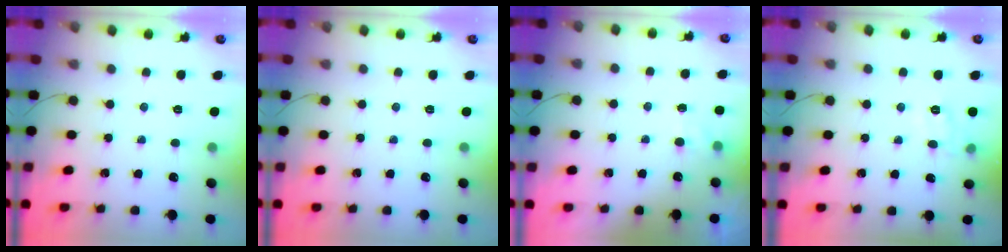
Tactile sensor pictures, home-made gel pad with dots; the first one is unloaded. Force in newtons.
{"total": 0.0}
{"total": 5.1, "press": 4.9, "slide": 1.3}
{"total": 7.9, "press": 7.7, "slide": 1.4}